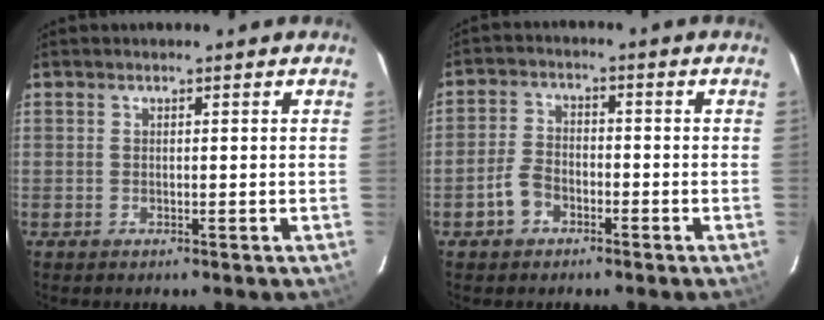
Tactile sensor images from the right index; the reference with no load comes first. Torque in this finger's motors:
{"motor_torque": [-0.14, -0.07, -0.18, -0.07]}